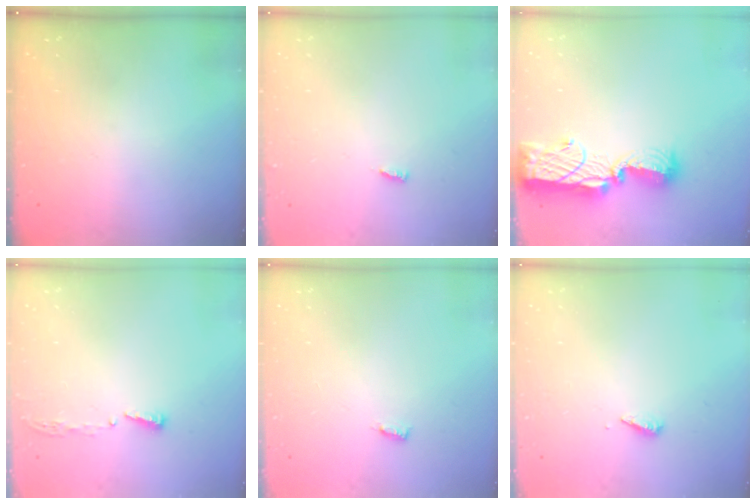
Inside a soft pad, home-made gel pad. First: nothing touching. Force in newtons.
{"total": 3.0, "press": 3.0, "slide": 0.0}
{"total": 14.4, "press": 14.3, "slide": 1.7}
{"total": 3.8, "press": 3.8, "slide": 0.4}
{"total": 3.1, "press": 3.1, "slide": 0.2}
{"total": 2.8, "press": 2.8, "slide": 0.2}